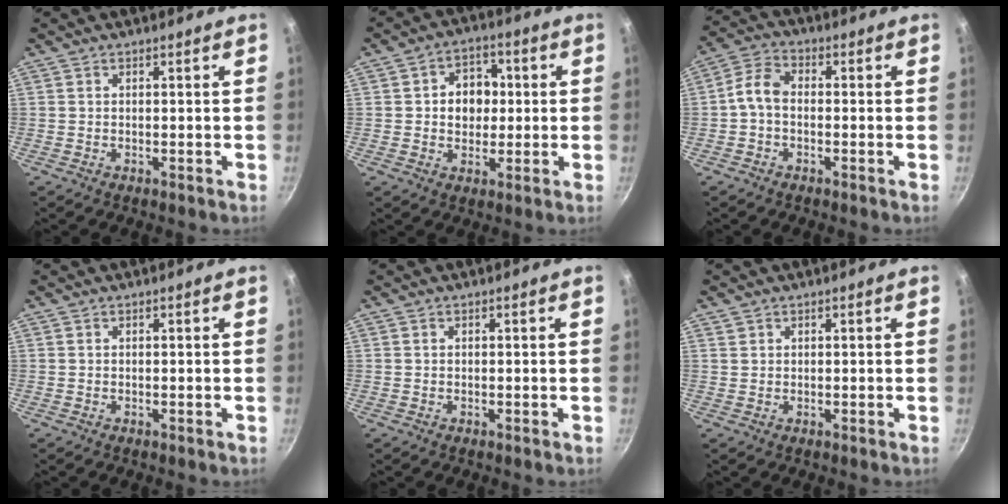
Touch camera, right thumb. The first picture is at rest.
{"total": 8.3, "force": [0.8, 6.7, 4.8], "torque": [-0.030, 0.008, 0.005]}
{"total": 5.2, "force": [-0.9, 3.6, 3.7], "torque": [-0.075, 0.029, -0.032]}
{"total": 0.0}
{"total": 0.0}
{"total": 0.8, "force": [0.5, 0.7, 0.1], "torque": [0.005, 0.007, 0.009]}